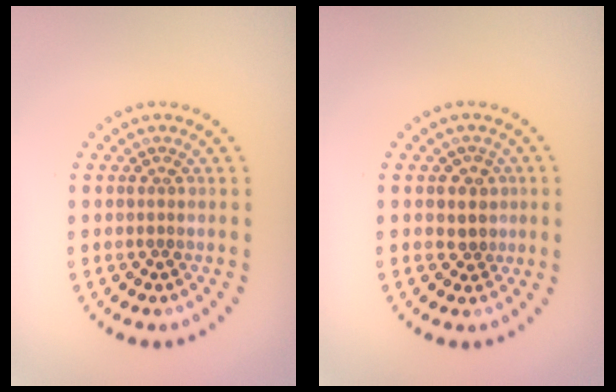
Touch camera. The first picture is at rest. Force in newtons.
{"total": 1.4, "press": 1.3, "slide": 0.7}